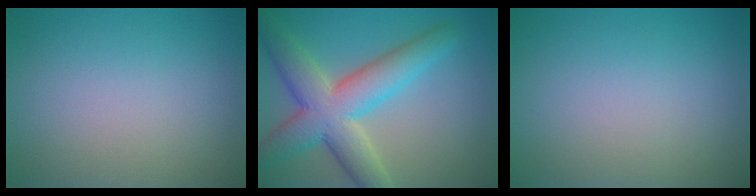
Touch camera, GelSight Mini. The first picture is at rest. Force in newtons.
{"total": 8.5, "press": 8.5, "slide": 0.3}
{"total": 0.0}